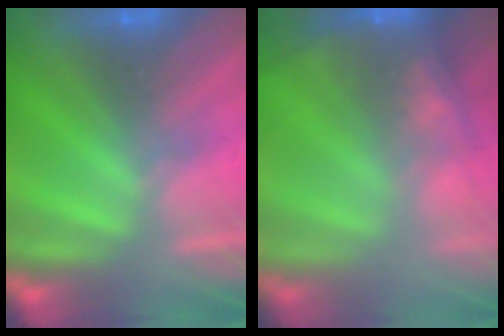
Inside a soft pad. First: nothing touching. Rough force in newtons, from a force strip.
{"total": 6.9}